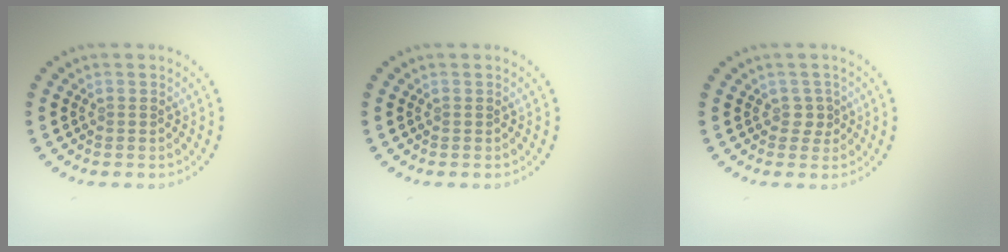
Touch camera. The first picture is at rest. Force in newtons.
{"total": 0.0}
{"total": 1.1, "press": 0.9, "slide": 0.6}